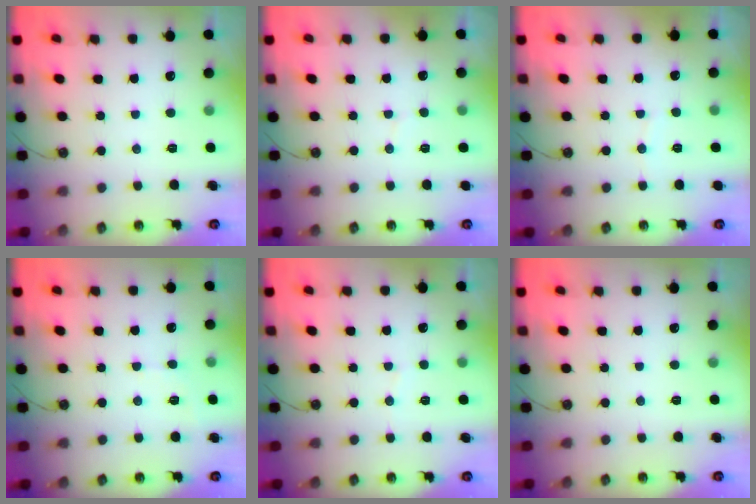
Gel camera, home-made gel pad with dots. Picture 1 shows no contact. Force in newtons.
{"total": 2.9, "press": 2.9, "slide": 0.3}
{"total": 2.4, "press": 2.4, "slide": 0.3}
{"total": 3.7, "press": 3.6, "slide": 0.4}
{"total": 3.1, "press": 3.1, "slide": 0.3}
{"total": 0.0}